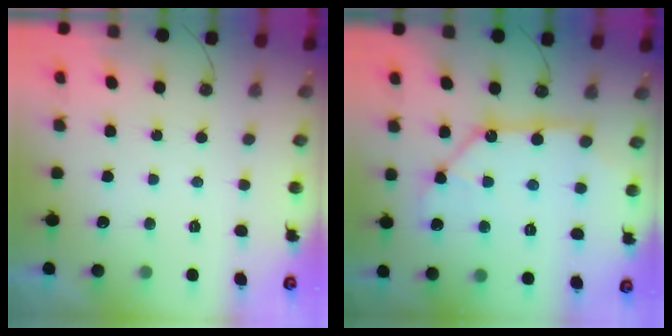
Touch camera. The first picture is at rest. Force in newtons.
{"total": 11.8, "press": 11.8, "slide": 1.2}